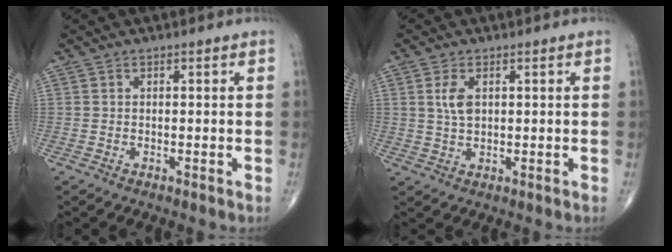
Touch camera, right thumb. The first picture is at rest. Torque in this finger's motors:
{"motor_torque": [-0.05, 0.27, -0.07, -0.09, 0.11]}